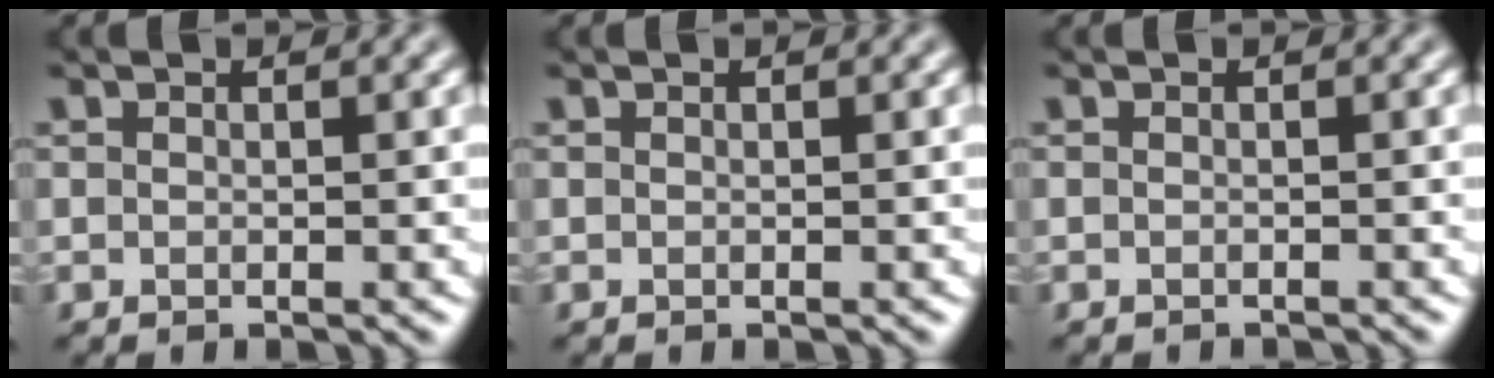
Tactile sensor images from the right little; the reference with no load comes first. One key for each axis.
{"total": 0.0}
{"total": 1.1, "fx": -1.0, "fy": 0.0, "fz": 0.1, "tx": 0.002, "ty": -0.004, "tz": -0.018}